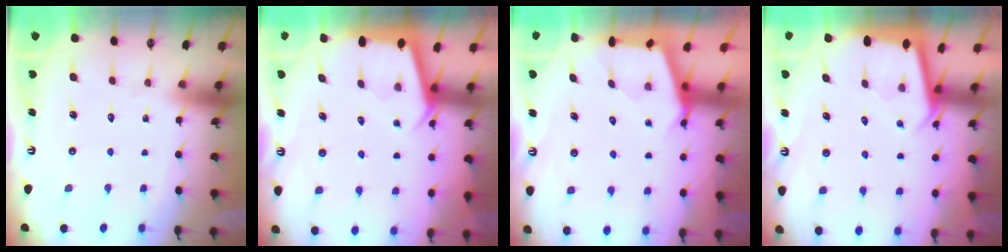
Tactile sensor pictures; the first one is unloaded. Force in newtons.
{"total": 2.9, "press": 2.8, "slide": 0.3}
{"total": 2.5, "press": 2.5, "slide": 0.3}
{"total": 2.5, "press": 2.5, "slide": 0.1}